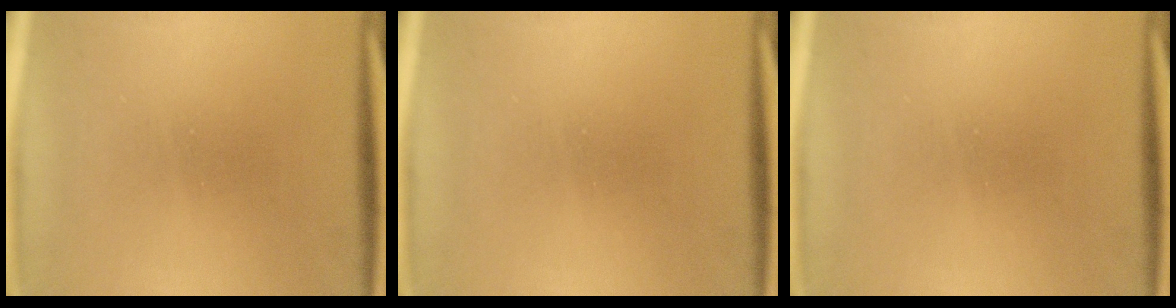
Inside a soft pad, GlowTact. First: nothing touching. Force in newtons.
{"total": 0.0}
{"total": 0.0}